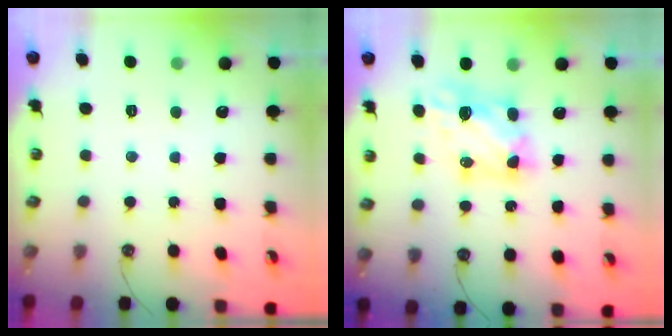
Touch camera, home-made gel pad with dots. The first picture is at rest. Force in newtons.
{"total": 6.6, "press": 6.5, "slide": 0.7}